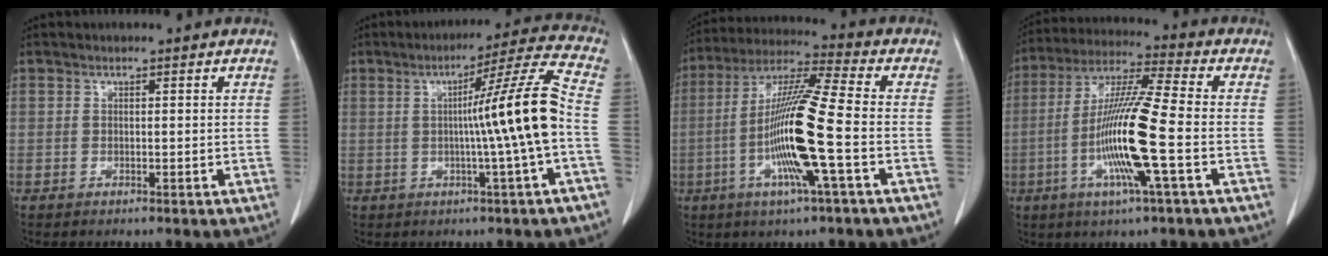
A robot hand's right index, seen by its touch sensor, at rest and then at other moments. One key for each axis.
{"total": 11.7, "fx": -1.2, "fy": -2.3, "fz": 11.4, "tx": -0.169, "ty": 0.008, "tz": -0.018}
{"total": 14.7, "fx": -3.4, "fy": -0.6, "fz": 14.3, "tx": -0.282, "ty": -0.007, "tz": -0.076}
{"total": 14.1, "fx": -3.5, "fy": -0.5, "fz": 13.7, "tx": -0.273, "ty": -0.009, "tz": -0.075}